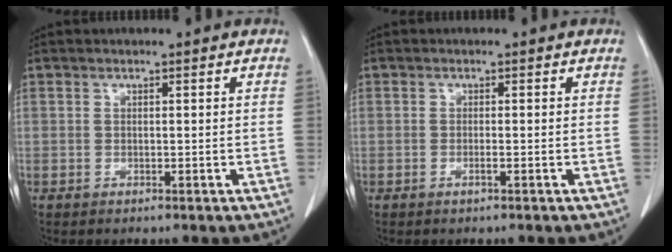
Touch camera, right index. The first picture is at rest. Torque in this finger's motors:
{"motor_torque": [-0.10, 0.08, -0.01, -0.01]}